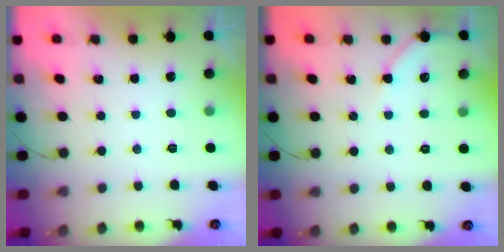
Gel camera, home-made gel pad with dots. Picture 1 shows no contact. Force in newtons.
{"total": 4.6, "press": 4.5, "slide": 0.7}